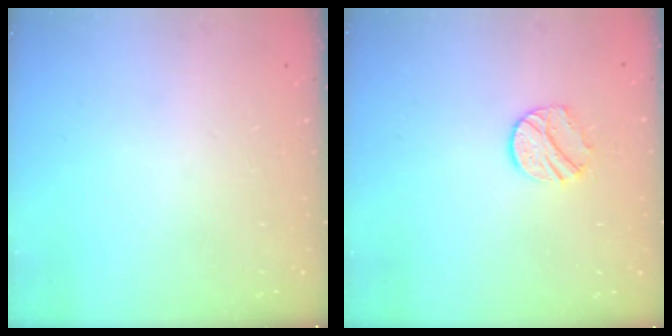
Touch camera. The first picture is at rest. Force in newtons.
{"total": 9.5, "press": 9.4, "slide": 0.8}